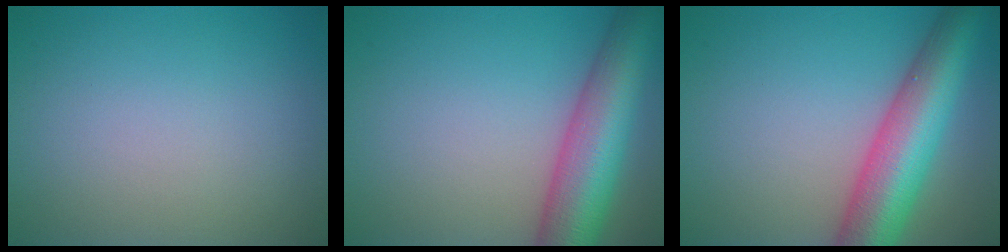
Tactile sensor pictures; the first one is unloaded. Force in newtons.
{"total": 9.6, "press": 9.6, "slide": 0.3}
{"total": 9.5, "press": 9.5, "slide": 0.2}